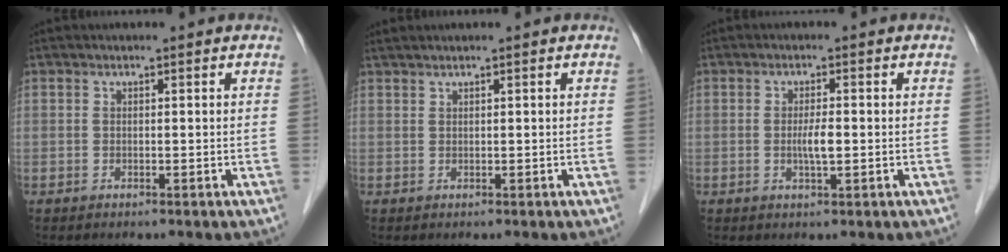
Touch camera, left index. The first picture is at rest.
{"total": 1.6, "force": [1.3, -0.2, 1.0], "torque": [-0.023, 0.017, 0.030]}
{"total": 2.7, "force": [-0.2, 0.3, 2.7], "torque": [-0.053, -0.002, -0.002]}